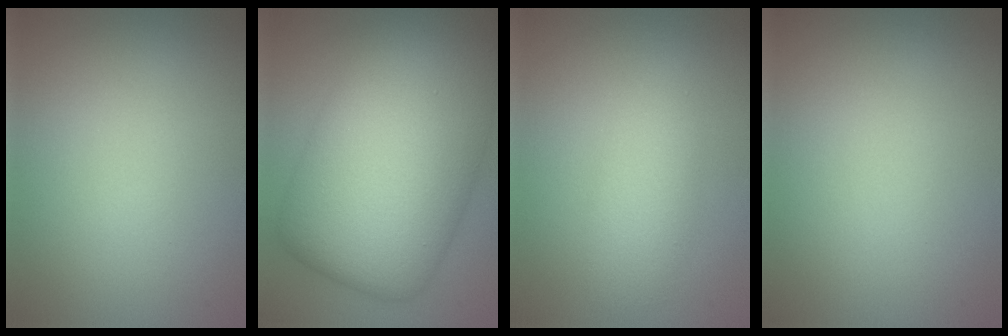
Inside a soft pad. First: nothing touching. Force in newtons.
{"total": 15.1, "press": 15.1, "slide": 0.1}
{"total": 2.6, "press": 2.6, "slide": 0.1}
{"total": 0.0}